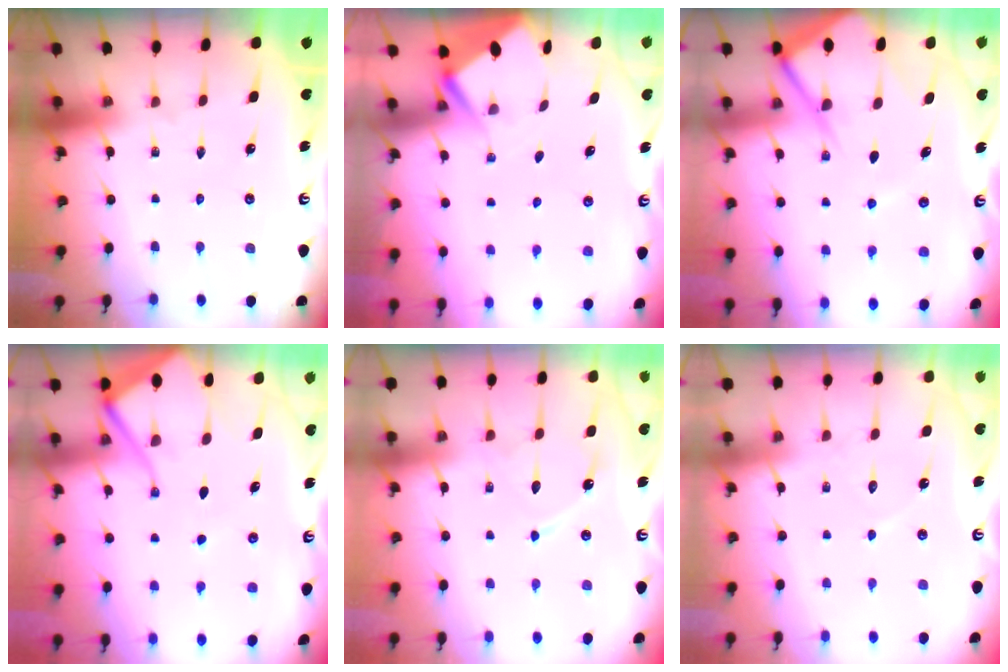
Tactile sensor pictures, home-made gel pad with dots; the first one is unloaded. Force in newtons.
{"total": 2.8, "press": 2.8, "slide": 0.4}
{"total": 10.9, "press": 10.8, "slide": 1.3}
{"total": 9.5, "press": 9.4, "slide": 1.2}
{"total": 8.9, "press": 8.9, "slide": 0.8}
{"total": 8.2, "press": 8.1, "slide": 0.7}